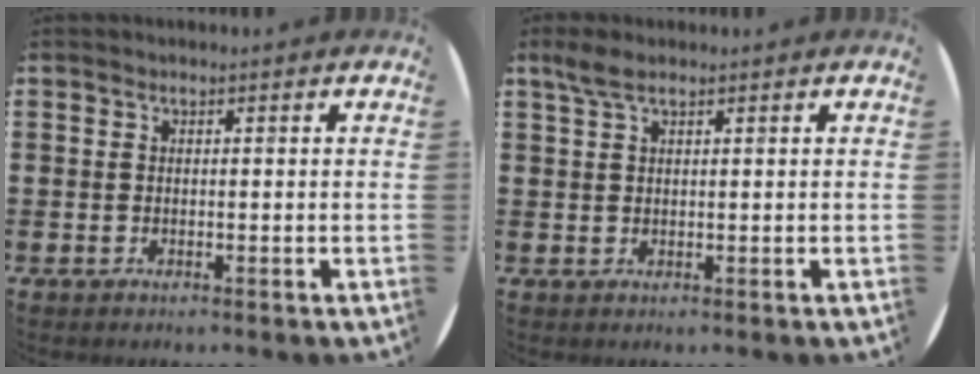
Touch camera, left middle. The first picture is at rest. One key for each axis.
{"total": 2.2, "fx": 1.6, "fy": 0.6, "fz": 1.3, "tx": -0.028, "ty": 0.006, "tz": 0.028}